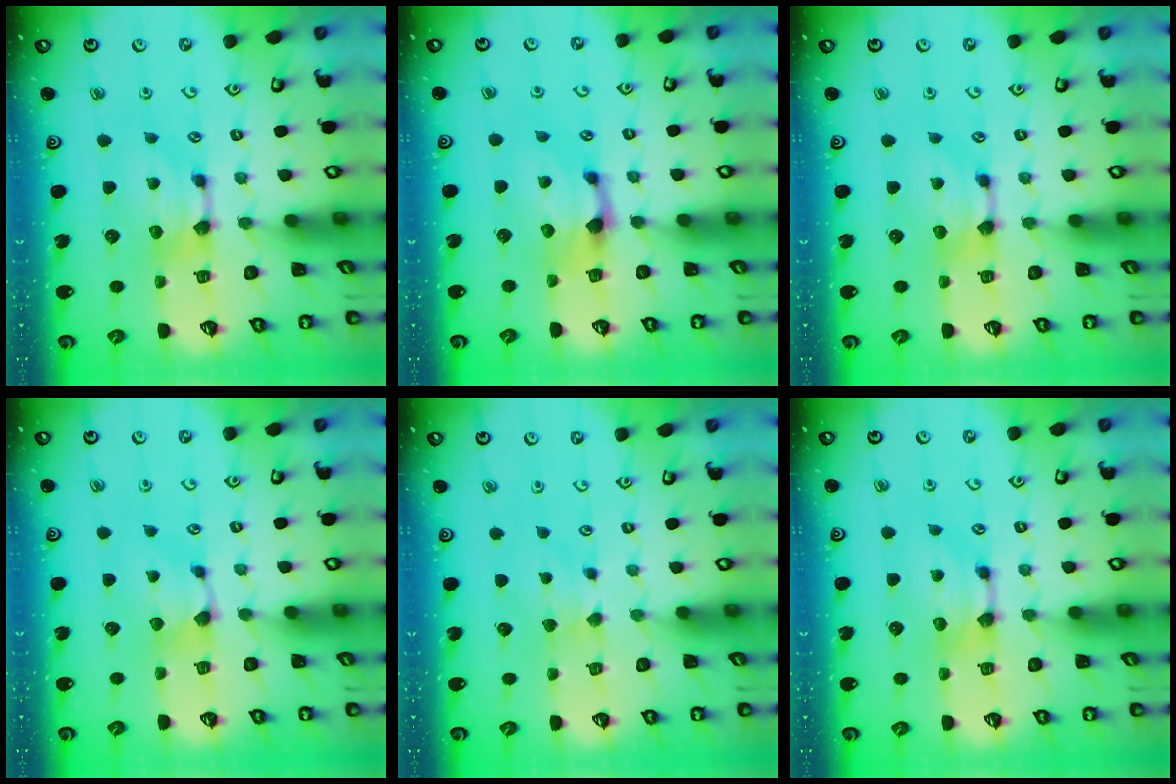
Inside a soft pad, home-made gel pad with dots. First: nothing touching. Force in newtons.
{"total": 1.2, "press": 0.0, "slide": 1.2}
{"total": 0.0}
{"total": 0.9, "press": 0.4, "slide": 0.8}
{"total": 2.3, "press": 2.2, "slide": 0.6}
{"total": 0.0}